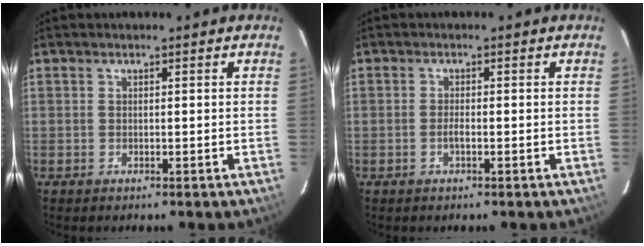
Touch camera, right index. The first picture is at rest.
{"total": 1.3, "force": [-0.5, 0.3, 1.1], "torque": [-0.022, 0.000, -0.010]}